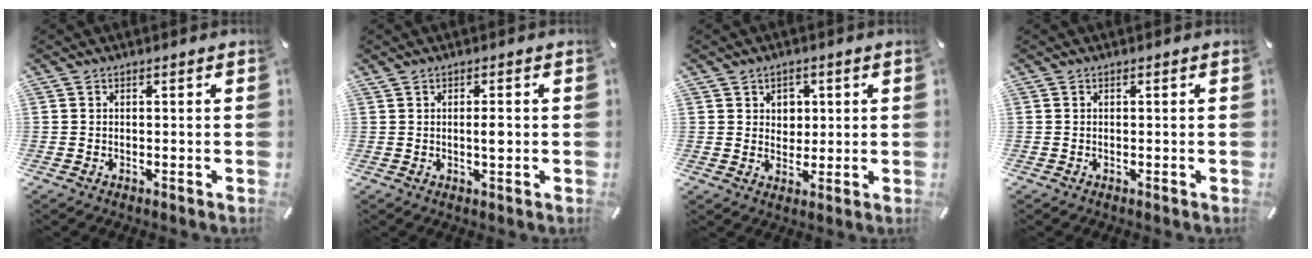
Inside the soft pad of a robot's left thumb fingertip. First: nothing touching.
{"total": 2.8, "force": [0.2, 0.8, 2.7], "torque": [-0.044, -0.003, -0.001]}
{"total": 4.1, "force": [1.6, 3.7, 0.8], "torque": [-0.003, -0.002, 0.023]}
{"total": 0.0}